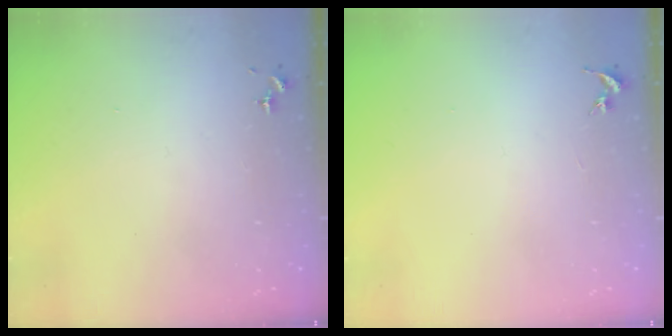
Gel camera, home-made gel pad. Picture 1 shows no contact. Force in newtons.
{"total": 0.0}